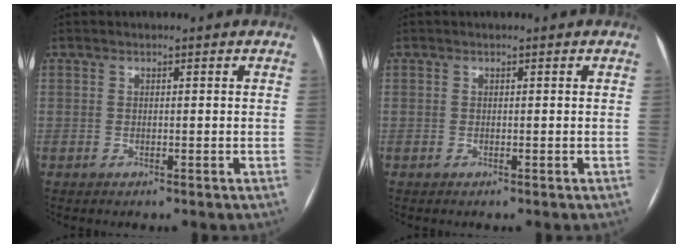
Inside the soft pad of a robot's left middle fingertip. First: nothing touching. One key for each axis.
{"total": 0.0}